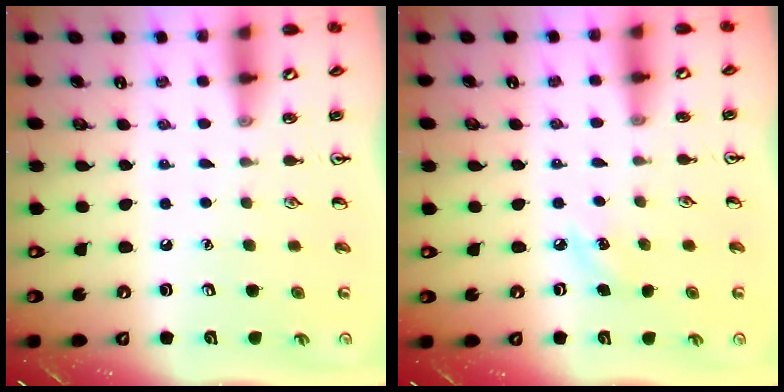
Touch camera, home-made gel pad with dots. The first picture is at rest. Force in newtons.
{"total": 5.1, "press": 4.8, "slide": 1.6}